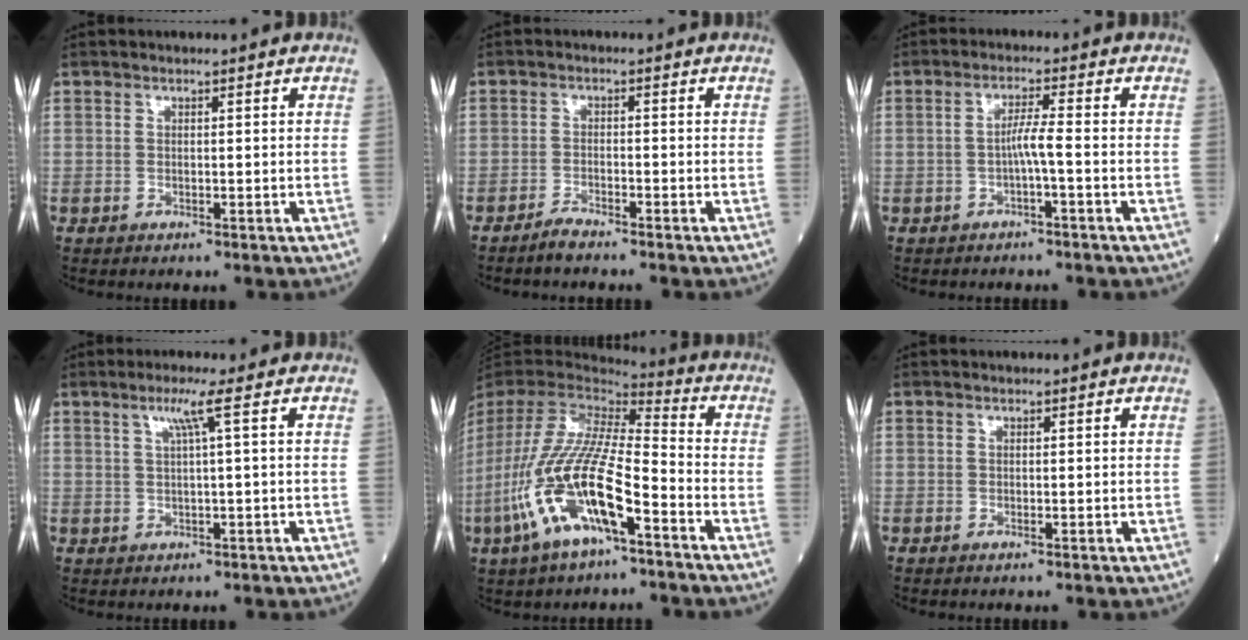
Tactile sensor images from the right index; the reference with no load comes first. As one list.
[{"total": 2.3, "force": [-2.1, 0.0, 0.9], "torque": [-0.025, -0.004, -0.040]}, {"total": 2.9, "force": [-0.9, -0.5, 2.8], "torque": [-0.050, 0.005, -0.015]}, {"total": 3.0, "force": [1.2, -1.0, 2.6], "torque": [-0.057, 0.003, 0.028]}, {"total": 19.1, "force": [-8.5, 4.3, 16.6], "torque": [-0.382, -0.031, -0.159]}, {"total": 0.0}]